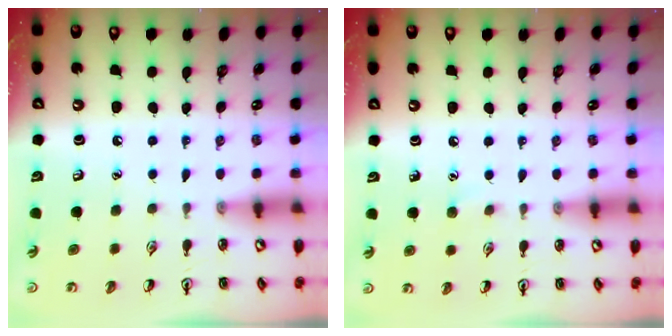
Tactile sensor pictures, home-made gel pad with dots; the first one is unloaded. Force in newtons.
{"total": 3.6, "press": 3.5, "slide": 1.0}